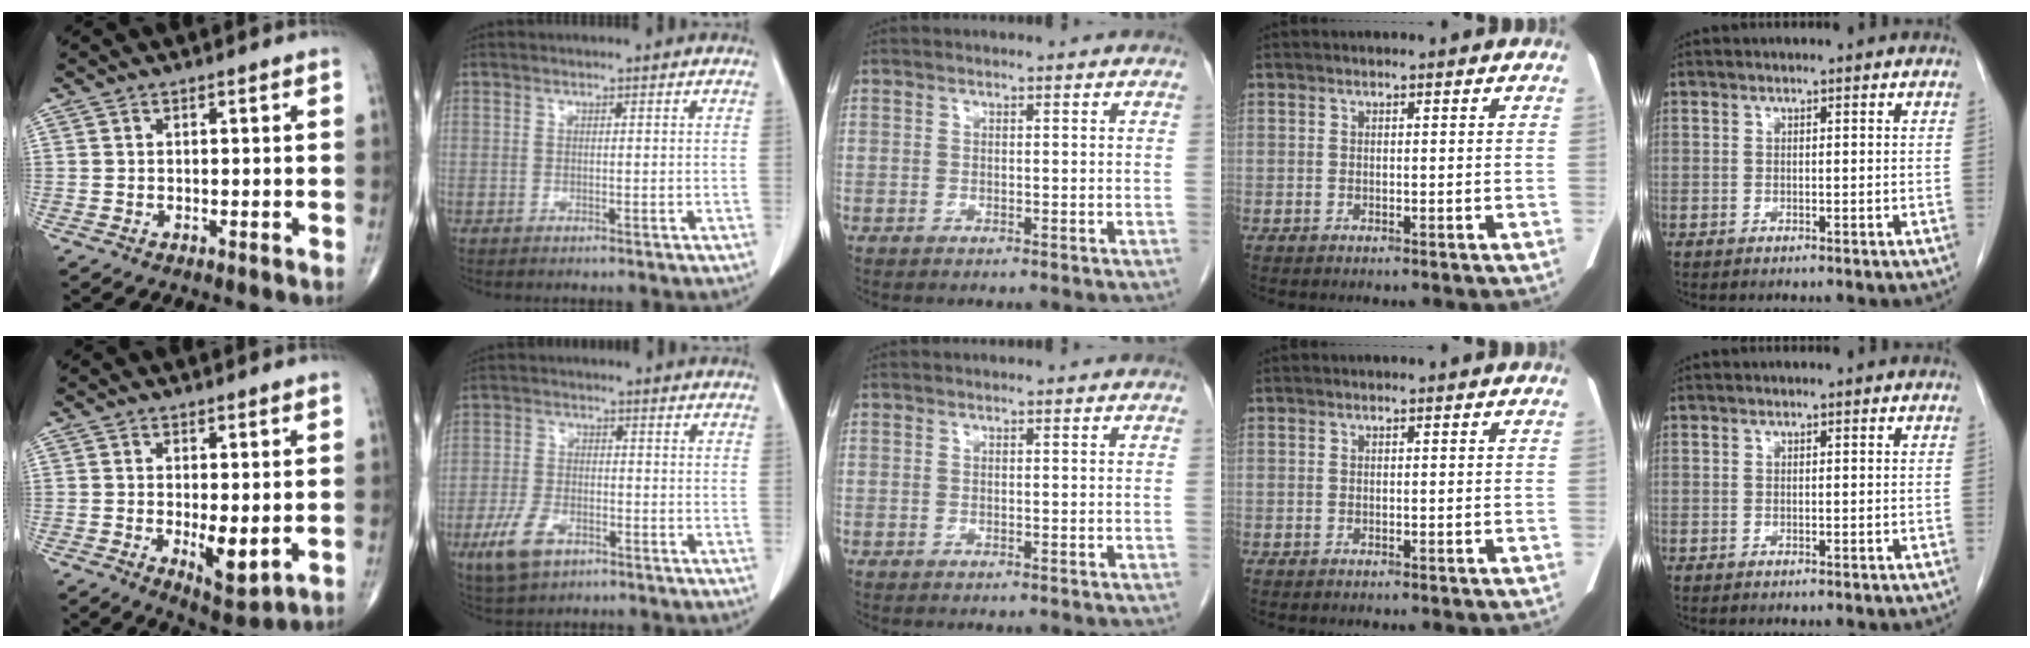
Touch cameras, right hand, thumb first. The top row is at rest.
{"thumb": {"total": 6.2, "force": [-0.7, 2.3, 5.7], "torque": [-0.081, -0.018, -0.003]}, "index": {"total": 6.7, "force": [-3.6, 3.6, 4.4], "torque": [-0.099, -0.004, -0.062]}}